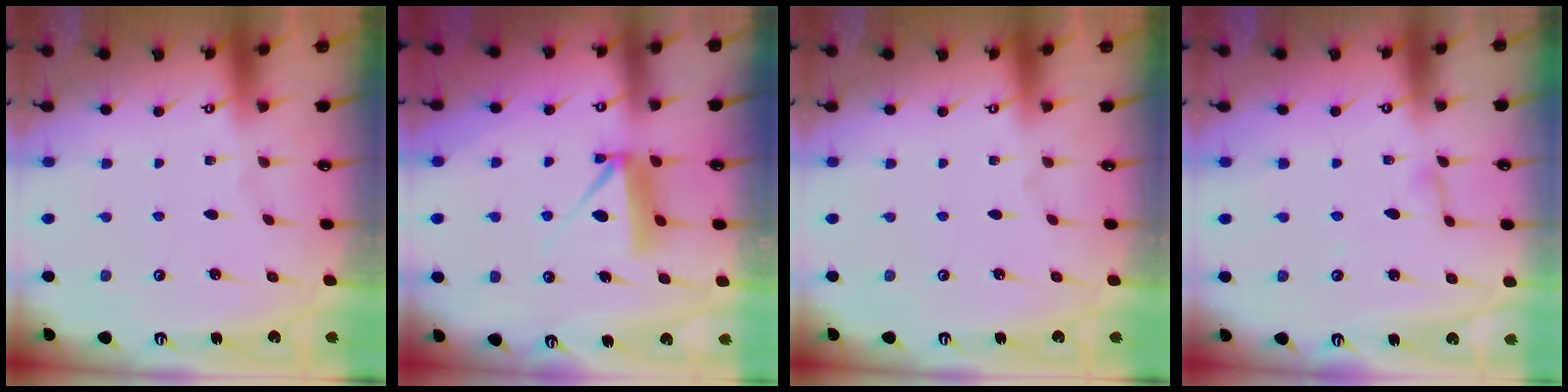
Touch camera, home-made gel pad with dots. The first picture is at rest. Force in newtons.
{"total": 8.2, "press": 8.2, "slide": 0.4}
{"total": 0.0}
{"total": 3.0, "press": 3.0, "slide": 0.3}